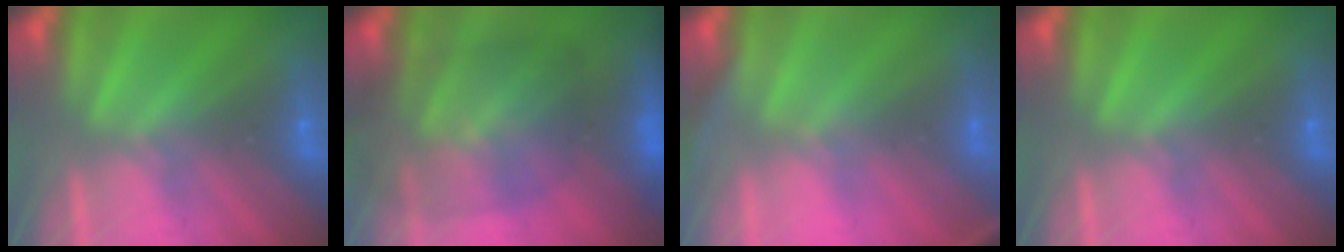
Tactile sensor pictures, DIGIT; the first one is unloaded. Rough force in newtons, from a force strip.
{"total": 7.4}
{"total": 2.8}
{"total": 0.0}